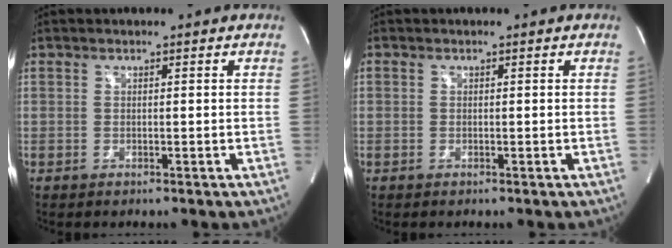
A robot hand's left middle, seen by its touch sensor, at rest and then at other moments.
{"total": 0.0}